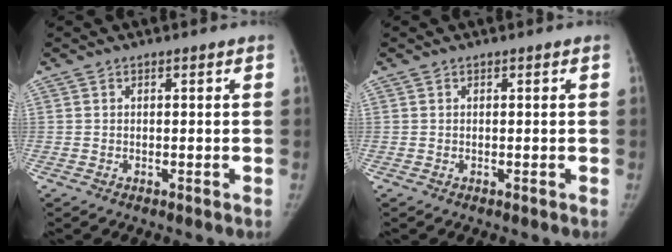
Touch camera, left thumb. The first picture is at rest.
{"total": 0.0}